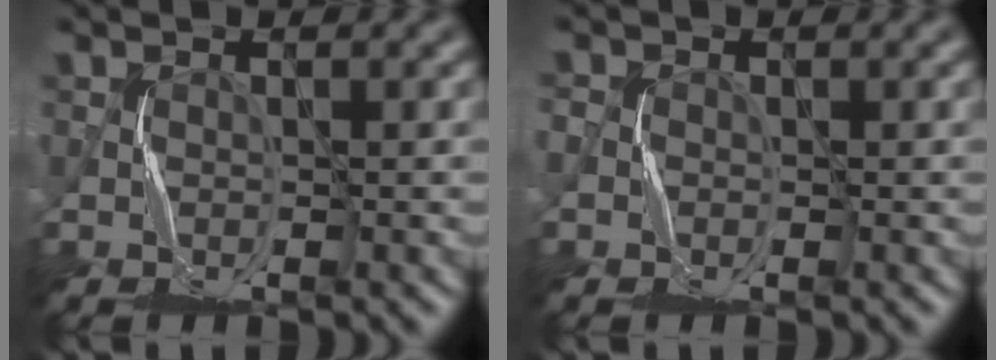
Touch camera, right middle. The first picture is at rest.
{"total": 1.0, "force": [-0.6, 0.4, -0.6], "torque": [0.012, -0.002, -0.014]}